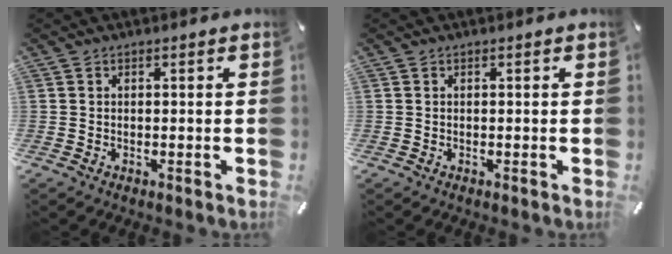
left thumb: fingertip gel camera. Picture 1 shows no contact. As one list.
[{"total": 0.0}]